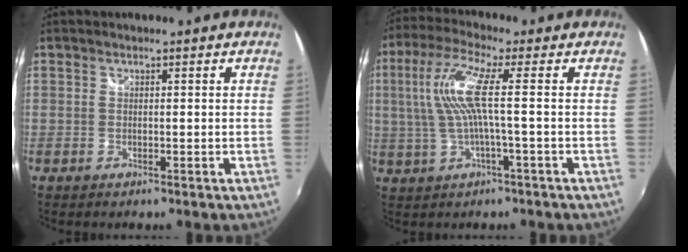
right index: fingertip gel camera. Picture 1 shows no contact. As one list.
[{"total": 8.9, "force": [0.4, -0.1, 8.9], "torque": [-0.174, 0.001, 0.015]}]